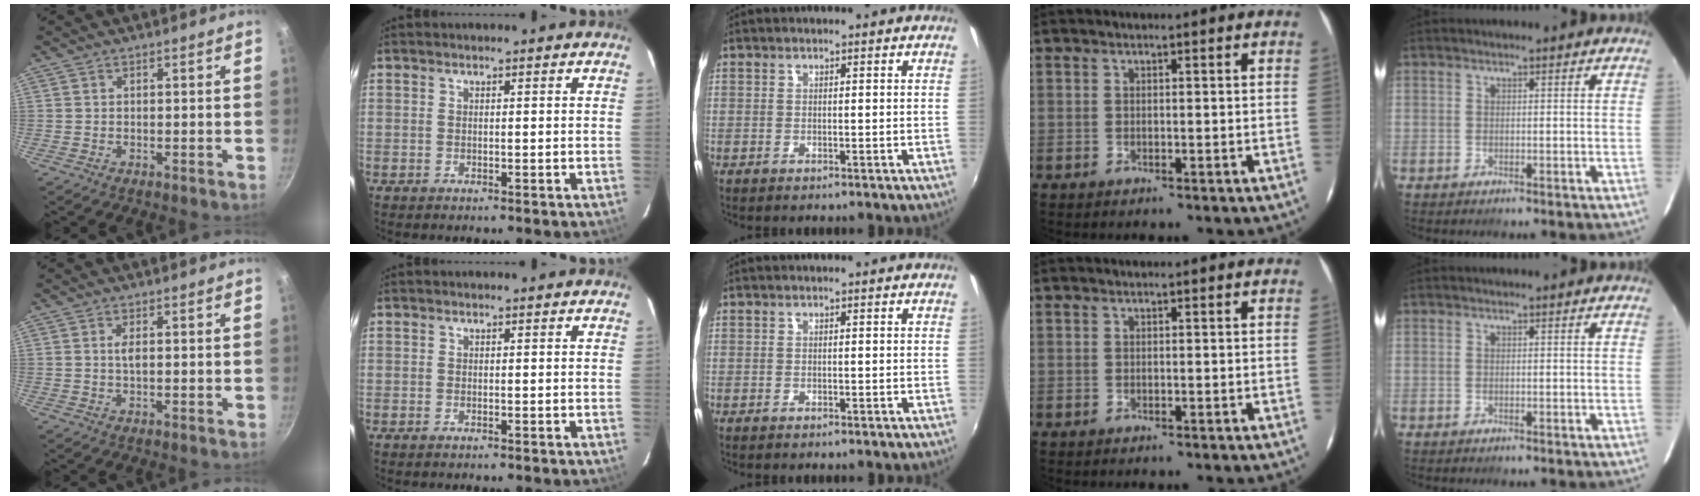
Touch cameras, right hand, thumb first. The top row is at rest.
{"thumb": {"total": 2.0, "force": [0.3, 0.7, 1.8], "torque": [-0.031, 0.000, 0.004]}}